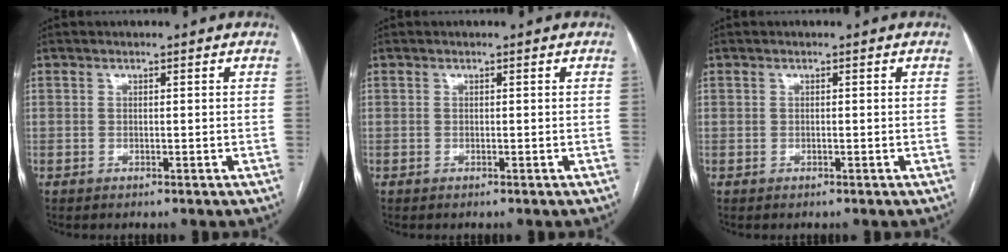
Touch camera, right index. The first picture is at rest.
{"total": 0.0}
{"total": 0.0}